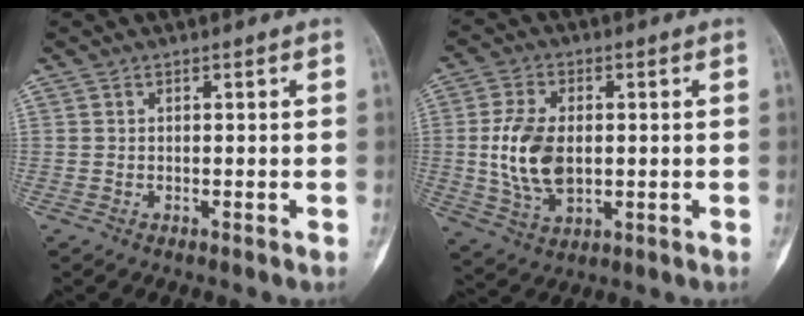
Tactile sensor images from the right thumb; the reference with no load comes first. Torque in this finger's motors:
{"motor_torque": [1.36, 1.39, 0.62, -0.50, 0.14]}